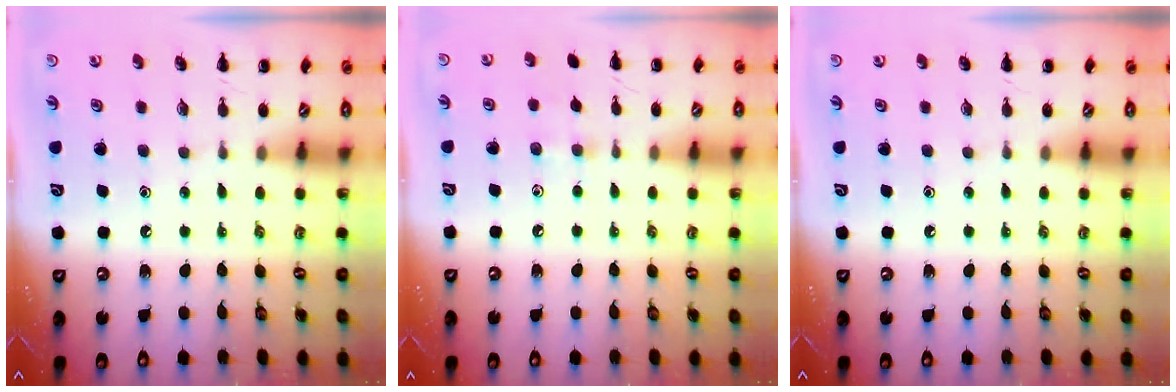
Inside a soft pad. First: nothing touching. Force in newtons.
{"total": 5.7, "press": 5.5, "slide": 1.7}
{"total": 0.0}